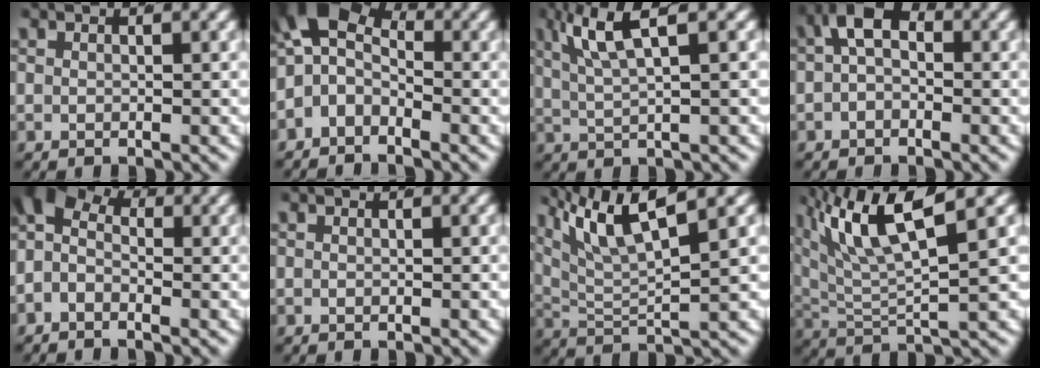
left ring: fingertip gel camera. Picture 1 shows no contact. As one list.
[{"total": 10.1, "force": [1.8, 8.4, 5.2], "torque": [-0.106, -0.006, 0.007]}, {"total": 4.9, "force": [2.4, 0.9, 4.1], "torque": [-0.080, 0.005, 0.046]}, {"total": 4.8, "force": [1.1, 3.1, 3.5], "torque": [-0.055, -0.007, 0.011]}, {"total": 6.9, "force": [1.4, 5.5, 3.8], "torque": [-0.079, -0.003, 0.009]}, {"total": 0.0}, {"total": 6.3, "force": [3.5, 2.4, 4.6], "torque": [-0.099, 0.003, 0.064]}, {"total": 8.3, "force": [3.9, 3.5, 6.4], "torque": [-0.133, 0.011, 0.065]}]